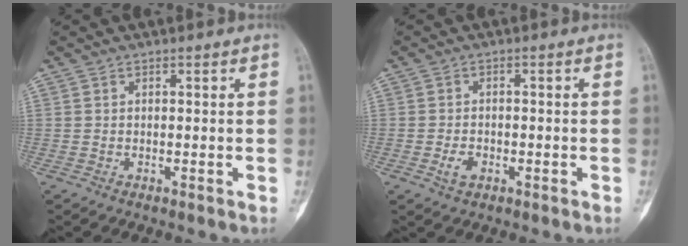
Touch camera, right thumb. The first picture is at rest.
{"total": 2.8, "force": [-1.1, 1.8, 1.8], "torque": [-0.030, 0.004, -0.017]}